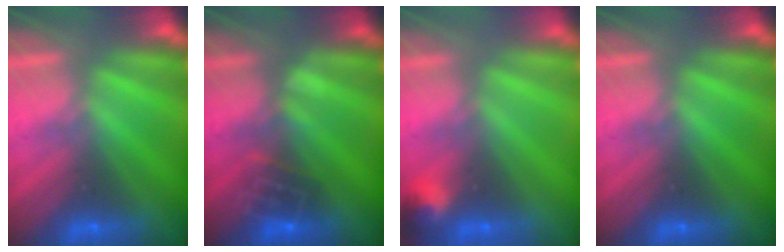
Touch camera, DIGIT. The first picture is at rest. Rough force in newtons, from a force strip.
{"total": 2.8}
{"total": 2.8}
{"total": 0.0}